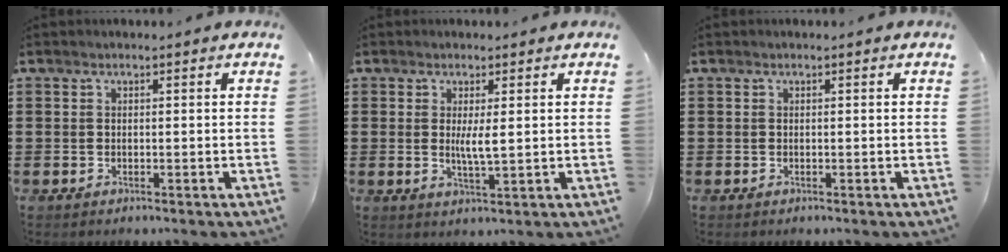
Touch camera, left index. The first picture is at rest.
{"total": 3.3, "force": [0.6, 0.4, 3.2], "torque": [-0.062, -0.003, 0.009]}
{"total": 0.0}